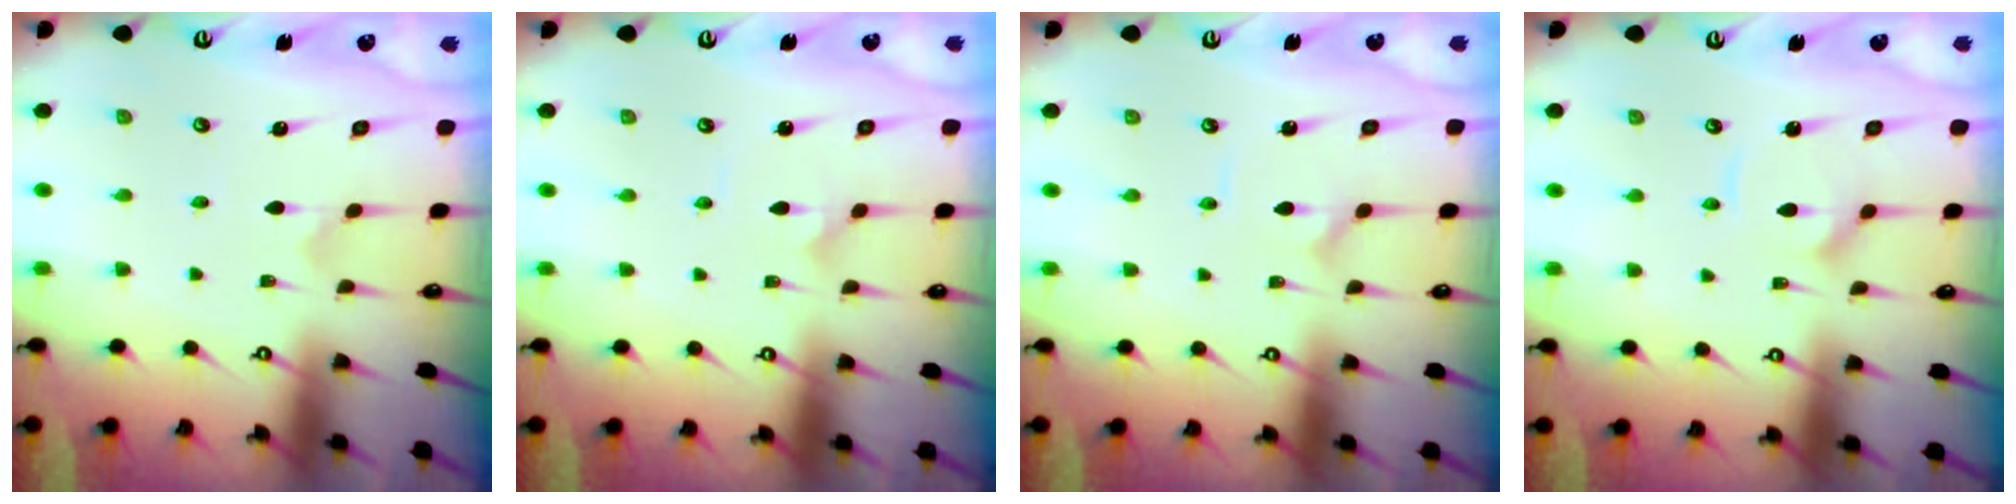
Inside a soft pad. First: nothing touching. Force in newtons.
{"total": 2.4, "press": 2.4, "slide": 0.1}
{"total": 2.5, "press": 2.5, "slide": 0.3}
{"total": 5.4, "press": 5.3, "slide": 0.5}